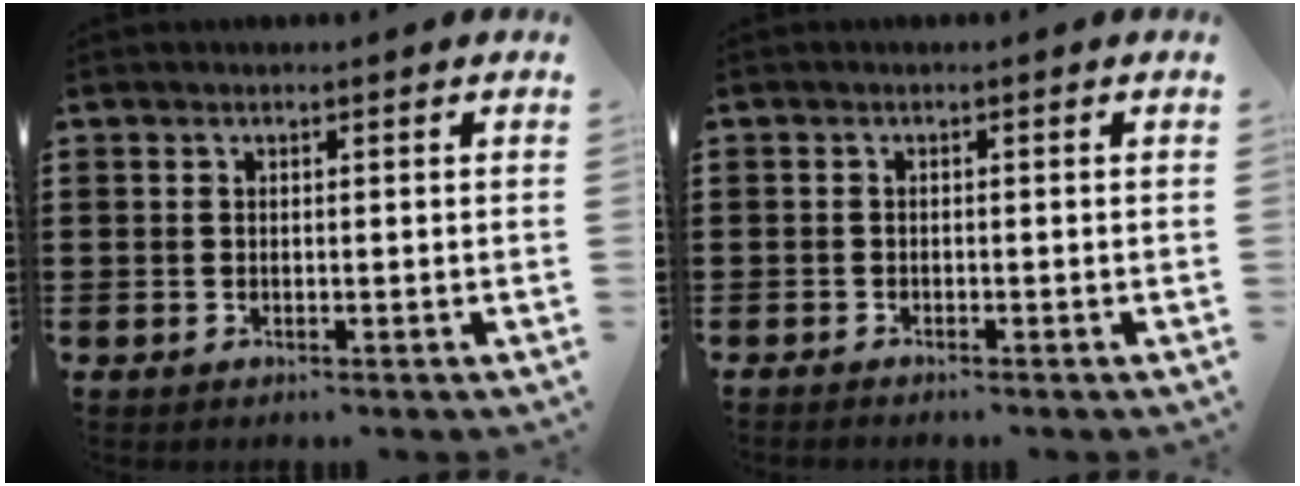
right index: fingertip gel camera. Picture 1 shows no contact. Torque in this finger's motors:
{"motor_torque": [-0.57, 0.59, -0.08, -0.03]}